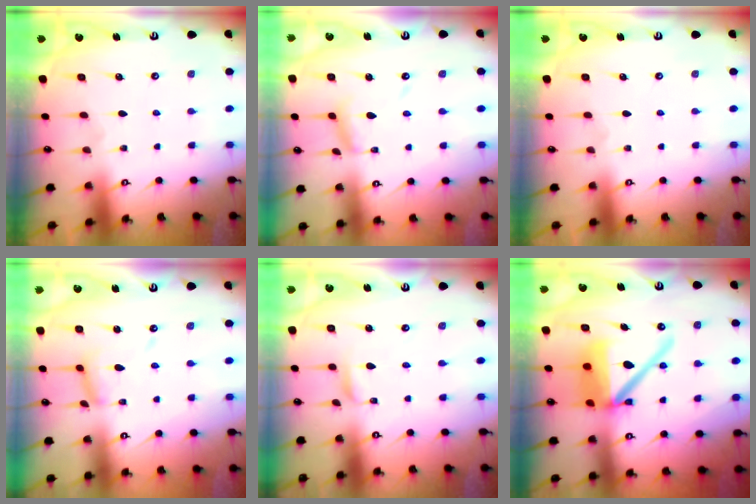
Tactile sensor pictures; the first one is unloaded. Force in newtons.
{"total": 8.2, "press": 8.1, "slide": 0.6}
{"total": 0.0}
{"total": 8.4, "press": 8.4, "slide": 0.5}
{"total": 1.7, "press": 1.7, "slide": 0.1}
{"total": 16.3, "press": 16.2, "slide": 2.1}